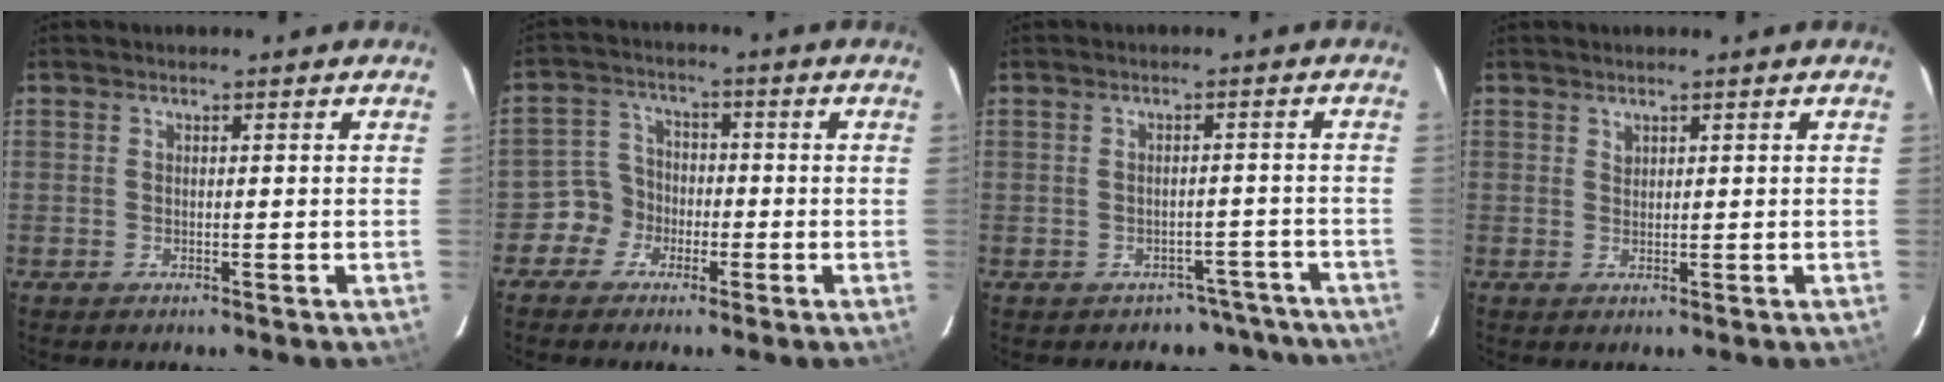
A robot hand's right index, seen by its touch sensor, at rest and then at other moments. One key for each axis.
{"total": 5.3, "fx": -2.6, "fy": 4.6, "fz": 0.2, "tx": -0.008, "ty": 0.025, "tz": -0.053}
{"total": 7.2, "fx": -5.9, "fy": 4.2, "fz": -0.1, "tx": 0.023, "ty": 0.047, "tz": -0.050}
{"total": 0.7, "fx": 0.7, "fy": 0.1, "fz": 0.1, "tx": -0.001, "ty": 0.002, "tz": 0.015}